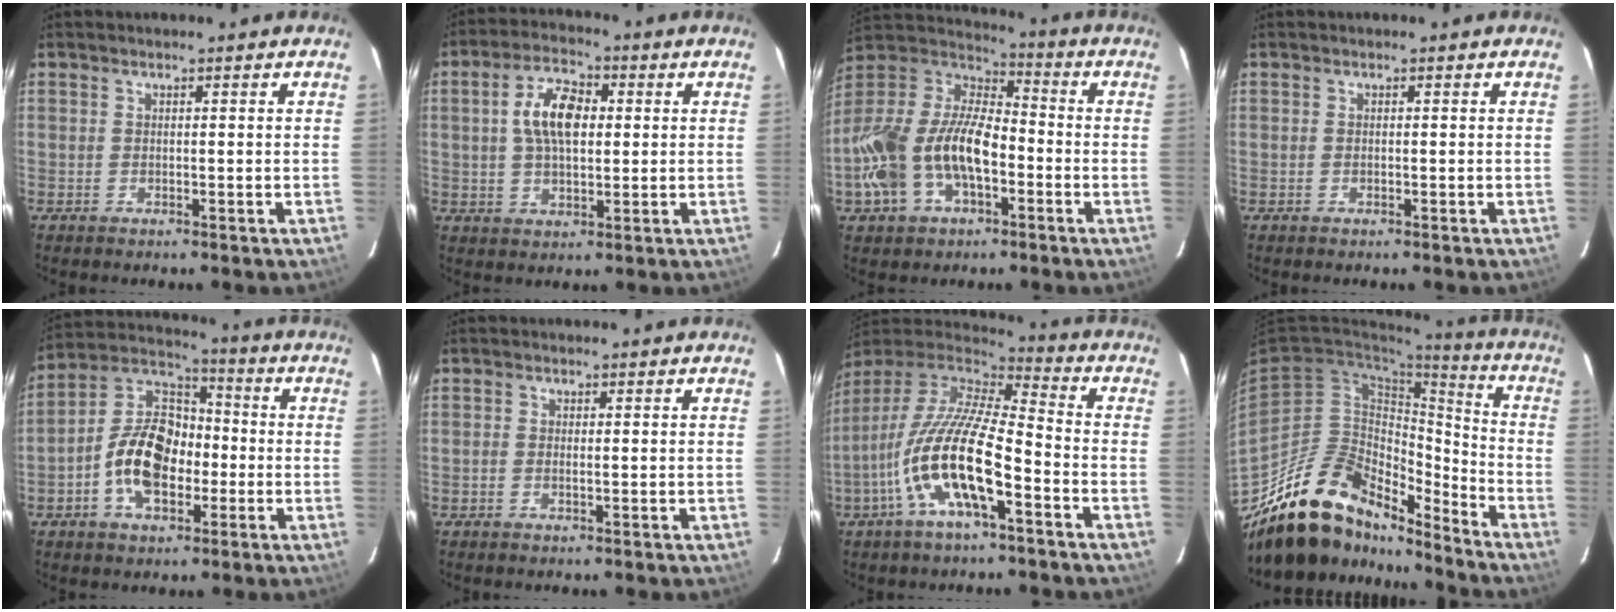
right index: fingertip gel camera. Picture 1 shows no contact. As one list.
[{"total": 9.2, "force": [1.5, 4.9, 7.6], "torque": [-0.141, 0.018, 0.027]}, {"total": 21.3, "force": [-6.8, 12.3, 16.1], "torque": [-0.343, -0.003, -0.126]}, {"total": 0.0}, {"total": 13.3, "force": [-3.8, 8.1, 9.8], "torque": [-0.192, 0.025, -0.067]}, {"total": 0.8, "force": [-0.1, 0.2, 0.7], "torque": [-0.018, 0.001, -0.005]}, {"total": 17.8, "force": [-7.1, 4.6, 15.7], "torque": [-0.295, -0.022, -0.141]}, {"total": 22.1, "force": [-17.7, 9.2, 9.6], "torque": [-0.175, 0.020, -0.293]}]